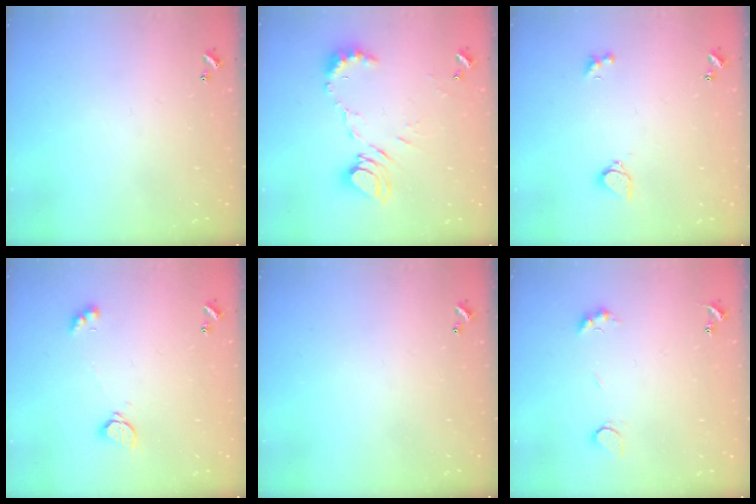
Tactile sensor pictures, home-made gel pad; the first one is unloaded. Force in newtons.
{"total": 10.1, "press": 10.0, "slide": 1.3}
{"total": 2.9, "press": 2.8, "slide": 0.7}
{"total": 2.2, "press": 2.2, "slide": 0.2}
{"total": 0.0}
{"total": 3.8, "press": 3.6, "slide": 1.0}